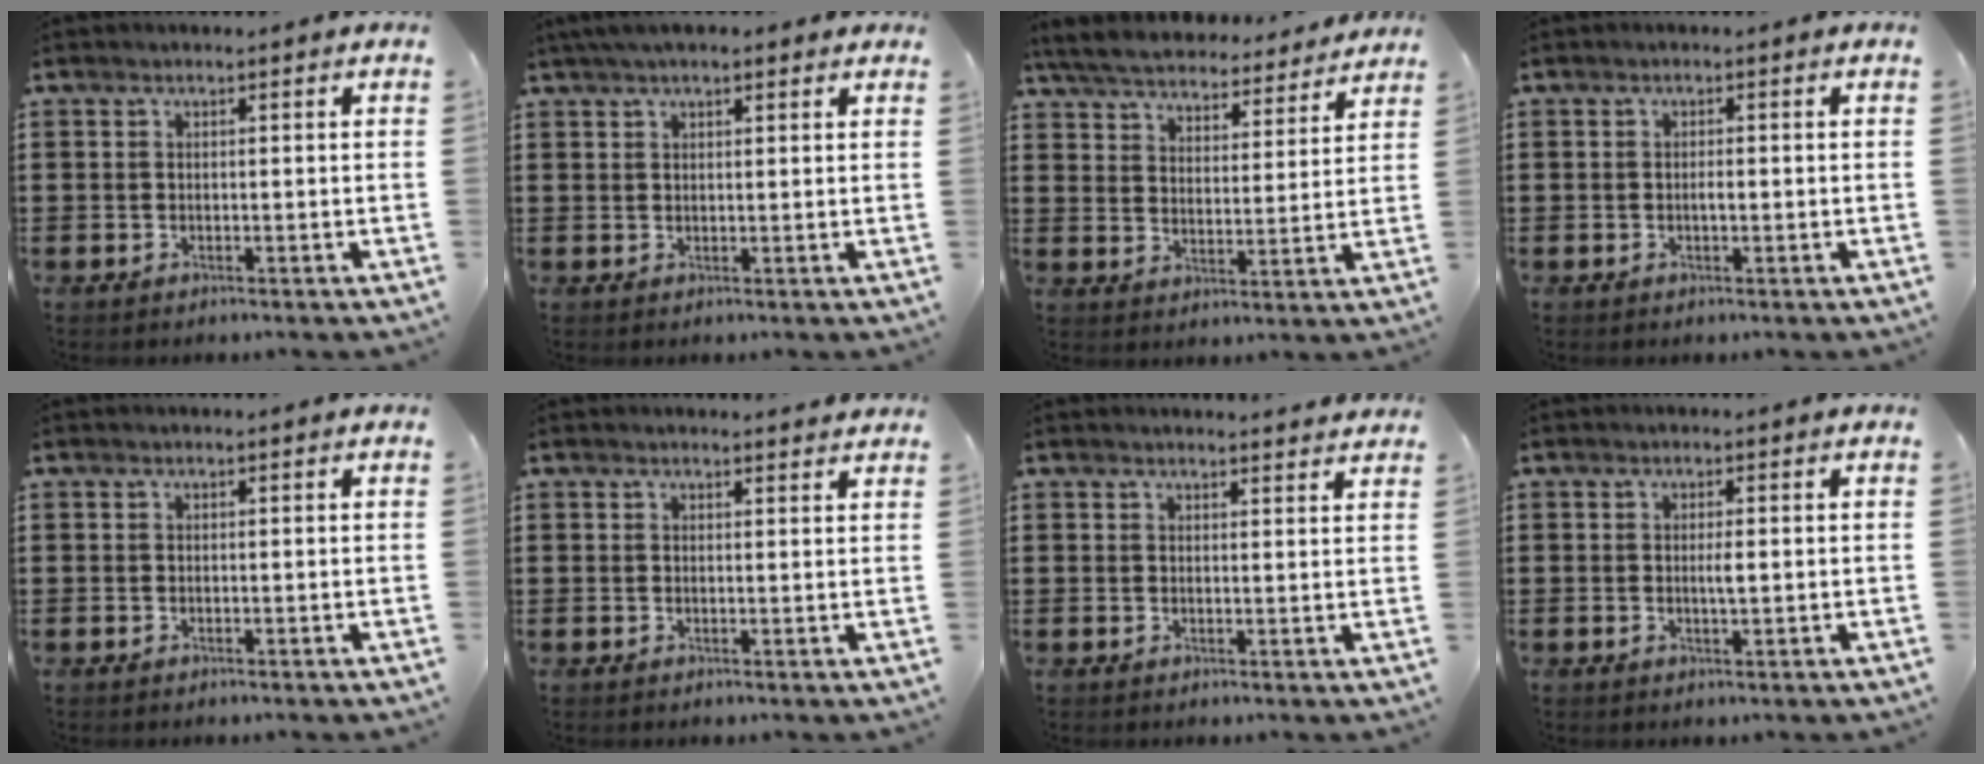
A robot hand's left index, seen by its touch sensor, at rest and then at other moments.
{"total": 3.2, "force": [2.3, 1.0, 2.0], "torque": [-0.044, 0.006, 0.042]}
{"total": 5.8, "force": [5.7, 0.4, 0.9], "torque": [-0.047, -0.038, 0.098]}
{"total": 1.1, "force": [-0.2, 0.3, 1.0], "torque": [-0.022, -0.001, -0.003]}
{"total": 0.0}
{"total": 1.4, "force": [1.4, 0.1, 0.2], "torque": [-0.006, 0.000, 0.027]}
{"total": 1.9, "force": [1.9, 0.0, 0.2], "torque": [-0.007, -0.002, 0.036]}
{"total": 1.7, "force": [0.0, 0.3, 1.7], "torque": [-0.033, -0.002, 0.000]}